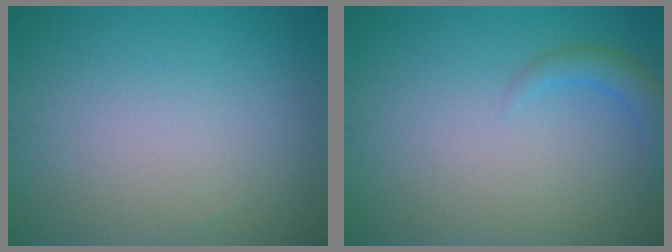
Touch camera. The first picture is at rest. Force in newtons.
{"total": 2.0, "press": 1.9, "slide": 0.1}